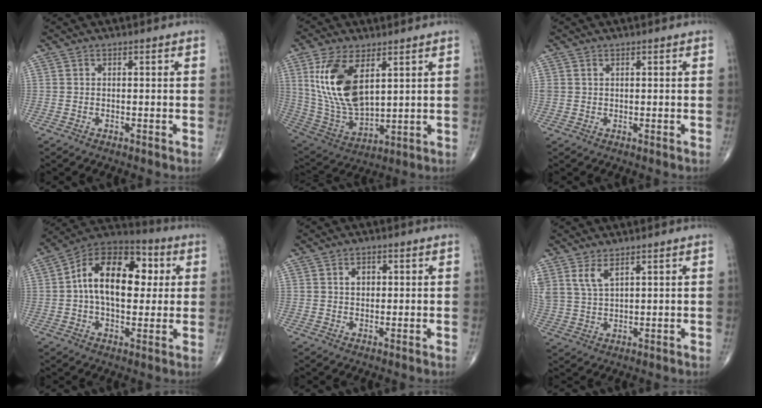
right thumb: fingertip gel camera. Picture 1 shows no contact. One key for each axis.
{"total": 16.3, "fx": 5.6, "fy": 8.0, "fz": 13.0, "tx": -0.254, "ty": -0.025, "tz": 0.123}
{"total": 1.1, "fx": 0.5, "fy": 0.9, "fz": 0.5, "tx": -0.007, "ty": 0.005, "tz": 0.011}
{"total": 17.9, "fx": 2.5, "fy": 10.7, "fz": 14.1, "tx": -0.200, "ty": 0.027, "tz": 0.031}
{"total": 2.5, "fx": 0.7, "fy": 1.8, "fz": 1.6, "tx": -0.016, "ty": 0.002, "tz": 0.009}
{"total": 4.7, "fx": 2.9, "fy": 1.8, "fz": 3.2, "tx": -0.069, "ty": -0.013, "tz": 0.067}